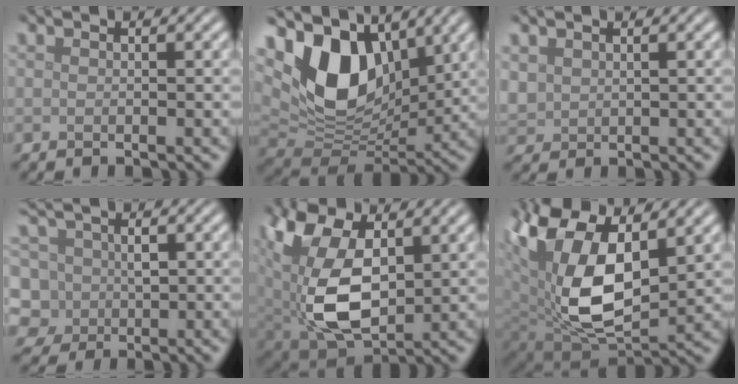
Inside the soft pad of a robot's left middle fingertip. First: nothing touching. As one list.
[{"total": 10.0, "force": [3.8, 6.4, 6.6], "torque": [-0.137, -0.011, 0.067]}, {"total": 1.6, "force": [1.0, 1.2, 0.5], "torque": [-0.017, 0.000, 0.024]}, {"total": 6.1, "force": [-0.3, 5.2, 3.1], "torque": [-0.058, 0.032, -0.023]}, {"total": 12.0, "force": [1.4, 7.6, 9.2], "torque": [-0.219, -0.013, 0.036]}, {"total": 13.7, "force": [3.6, 7.9, 10.6], "torque": [-0.216, -0.017, 0.077]}]